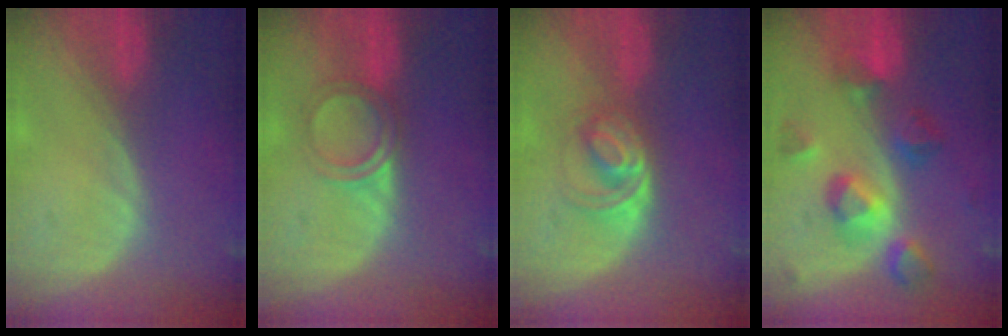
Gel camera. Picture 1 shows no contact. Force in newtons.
{"total": 4.2, "press": 4.0, "slide": 1.4}
{"total": 5.1, "press": 5.0, "slide": 1.3}
{"total": 8.2, "press": 8.2, "slide": 0.3}